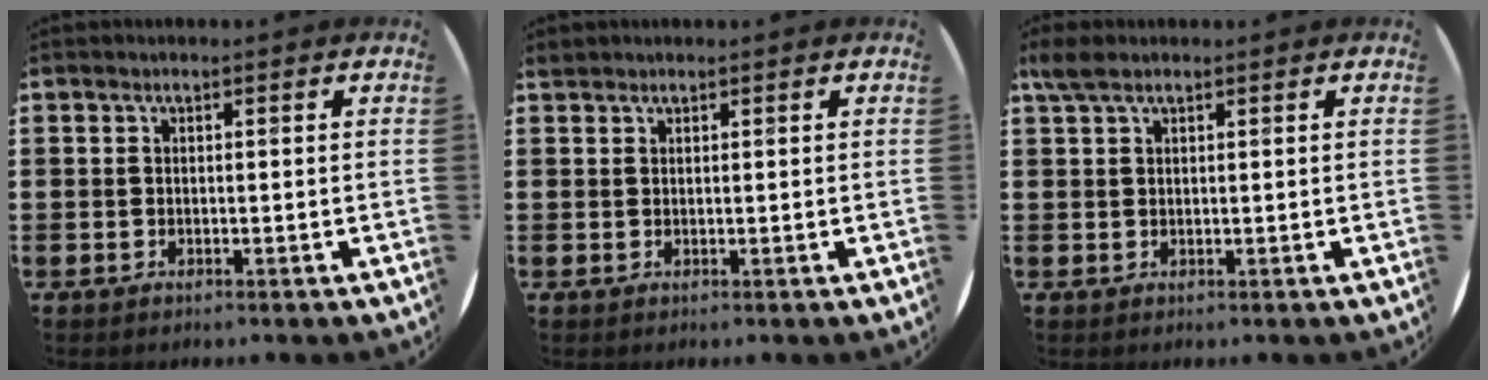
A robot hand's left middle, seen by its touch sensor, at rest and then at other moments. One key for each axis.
{"total": 0.8, "fx": 0.7, "fy": 0.1, "fz": -0.2, "tx": 0.003, "ty": 0.003, "tz": 0.014}
{"total": 2.1, "fx": 1.6, "fy": 0.7, "fz": 1.1, "tx": -0.024, "ty": 0.005, "tz": 0.029}